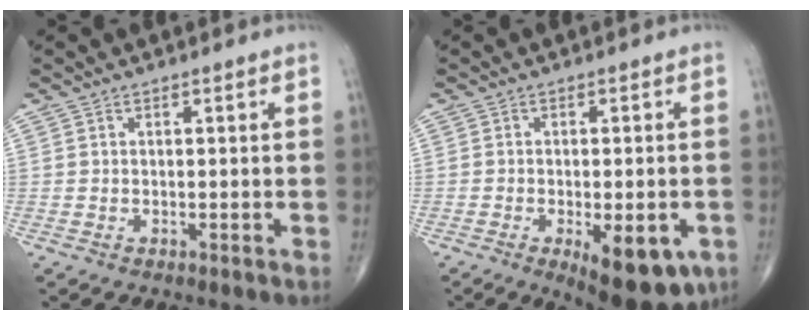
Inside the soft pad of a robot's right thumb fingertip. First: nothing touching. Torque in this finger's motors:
{"motor_torque": [1.65, 1.37, 0.61, -0.76, 0.27]}